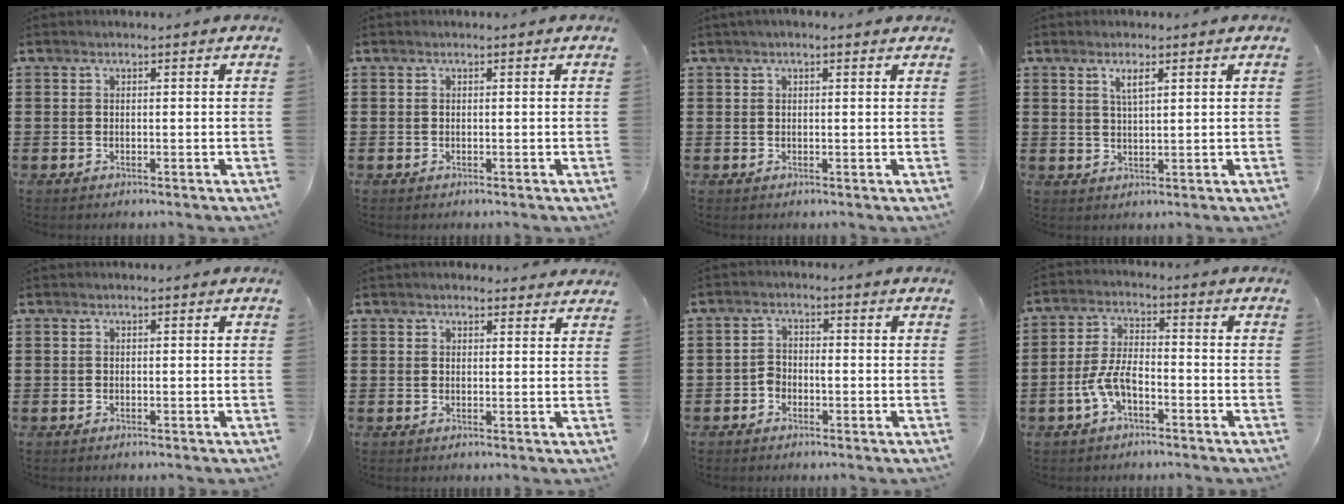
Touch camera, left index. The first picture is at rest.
{"total": 0.0}
{"total": 0.9, "force": [0.3, 0.3, 0.7], "torque": [-0.014, 0.004, 0.005]}
{"total": 2.8, "force": [1.5, 0.7, 2.2], "torque": [-0.048, 0.004, 0.025]}
{"total": 0.0}
{"total": 1.8, "force": [1.8, 0.5, 0.1], "torque": [-0.006, 0.003, 0.034]}
{"total": 1.9, "force": [-1.1, 1.3, 0.9], "torque": [-0.022, 0.006, -0.025]}
{"total": 6.2, "force": [-3.0, 2.6, 4.8], "torque": [-0.116, 0.001, -0.063]}